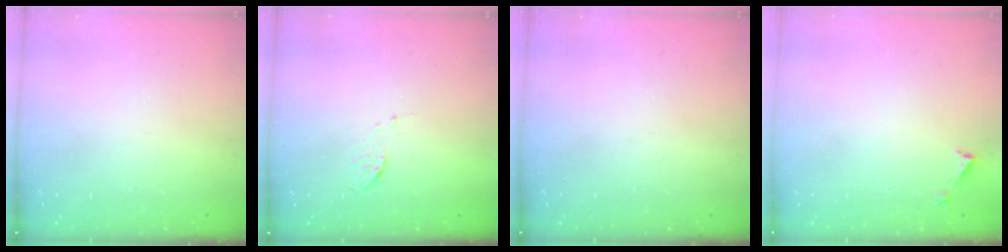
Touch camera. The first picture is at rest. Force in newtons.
{"total": 3.9, "press": 3.9, "slide": 0.4}
{"total": 0.0}
{"total": 3.0, "press": 3.0, "slide": 0.2}